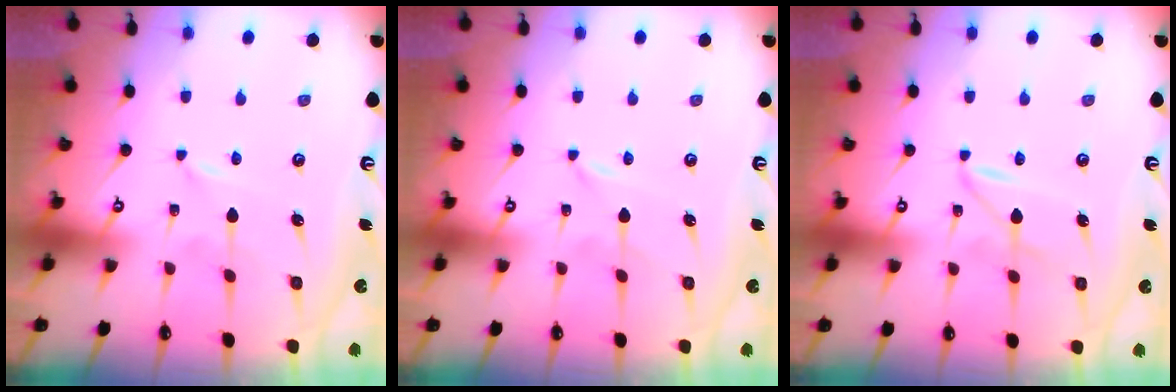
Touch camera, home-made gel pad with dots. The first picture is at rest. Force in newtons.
{"total": 0.0}
{"total": 3.1, "press": 3.1, "slide": 0.2}